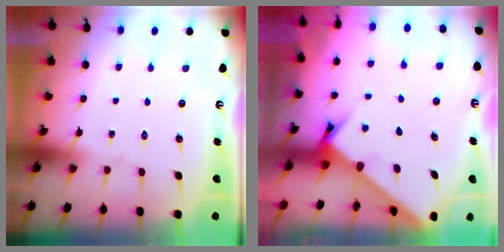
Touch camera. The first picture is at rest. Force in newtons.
{"total": 2.5, "press": 2.5, "slide": 0.3}